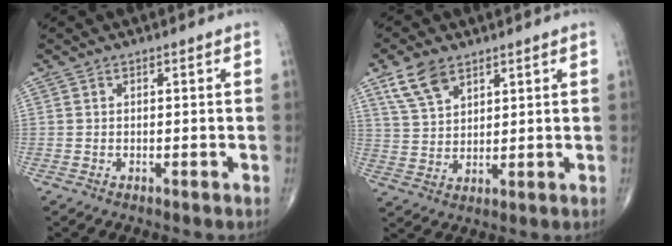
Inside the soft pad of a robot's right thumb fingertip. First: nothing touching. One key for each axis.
{"total": 7.5, "fx": 4.7, "fy": 4.0, "fz": 4.3, "tx": -0.073, "ty": -0.016, "tz": 0.097}